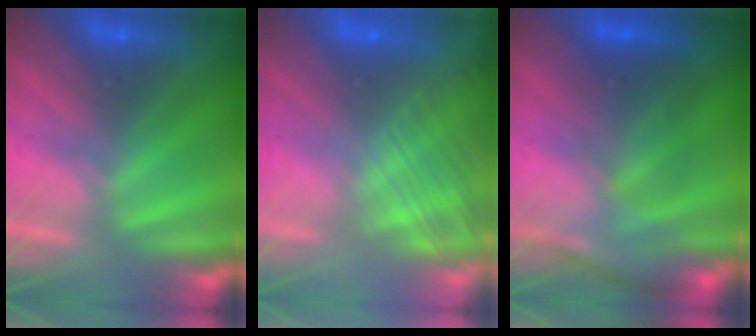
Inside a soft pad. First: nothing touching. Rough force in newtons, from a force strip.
{"total": 3.0}
{"total": 2.7}